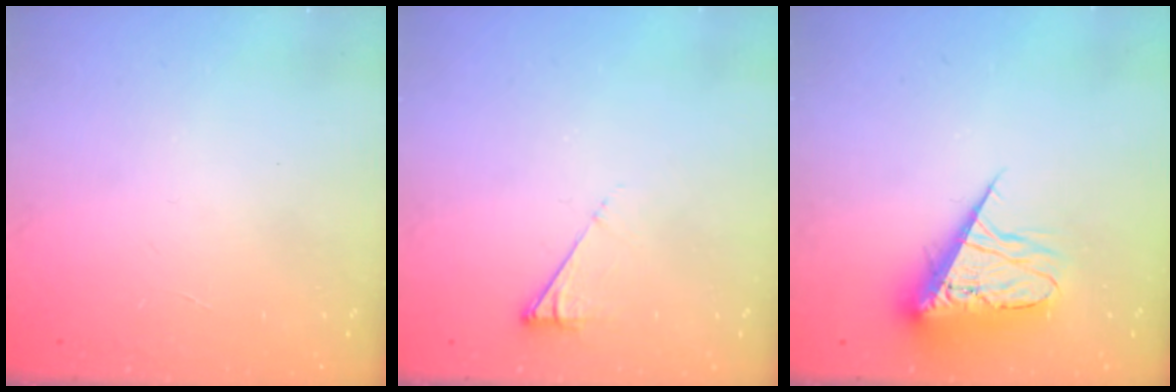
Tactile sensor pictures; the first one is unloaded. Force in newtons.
{"total": 4.1, "press": 4.0, "slide": 0.6}
{"total": 9.7, "press": 9.6, "slide": 0.8}